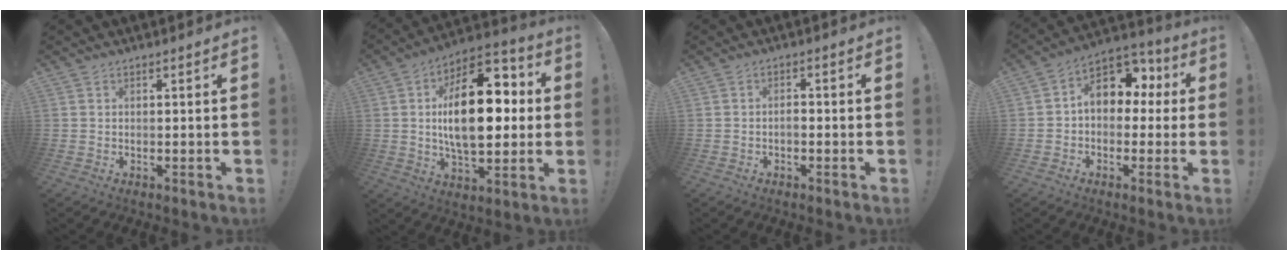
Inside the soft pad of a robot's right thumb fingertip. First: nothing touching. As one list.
[{"total": 23.6, "force": [2.1, 12.5, 19.9], "torque": [-0.319, 0.001, 0.033]}, {"total": 1.7, "force": [-0.9, 0.8, 1.2], "torque": [-0.026, 0.006, -0.016]}, {"total": 10.8, "force": [2.8, 8.1, 6.5], "torque": [-0.089, -0.009, 0.057]}]